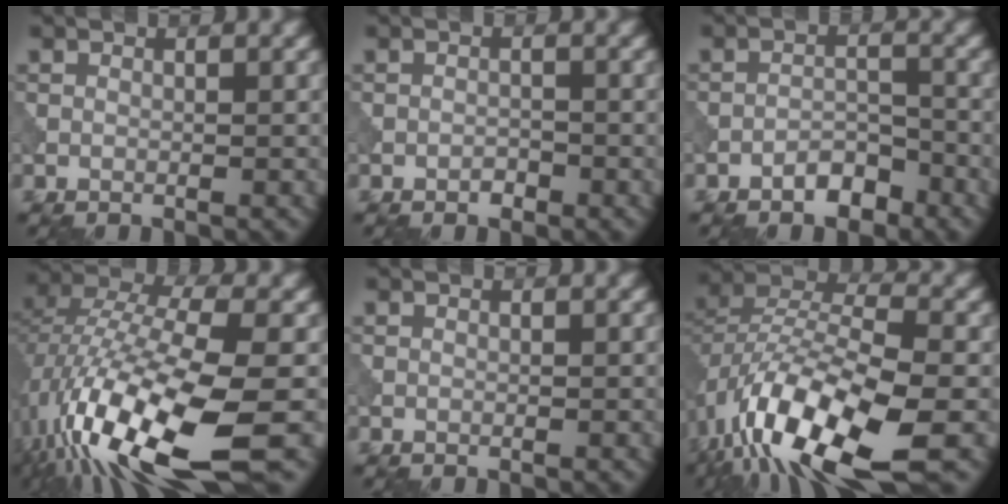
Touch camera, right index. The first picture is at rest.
{"total": 0.9, "force": [-0.6, 0.5, 0.5], "torque": [-0.006, 0.000, -0.012]}
{"total": 2.7, "force": [-2.0, 1.1, 1.4], "torque": [-0.015, 0.010, -0.037]}
{"total": 16.5, "force": [-6.3, 5.0, 14.4], "torque": [-0.302, -0.012, -0.110]}
{"total": 0.0}
{"total": 14.2, "force": [-6.7, 5.3, 11.3], "torque": [-0.217, -0.011, -0.124]}